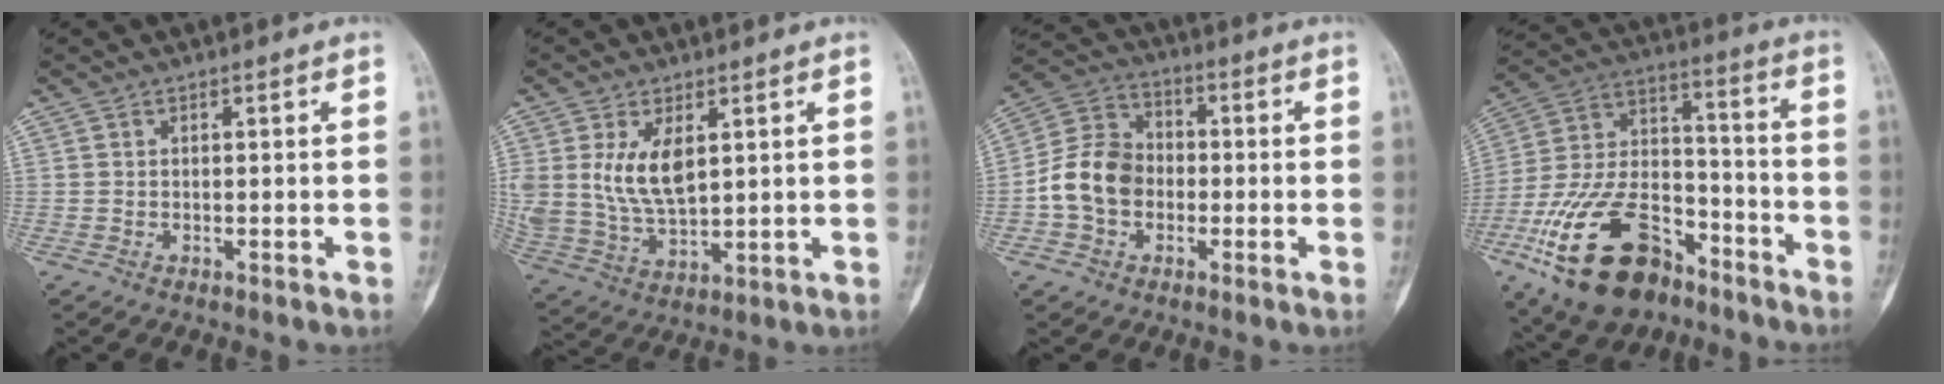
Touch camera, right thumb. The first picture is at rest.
{"total": 10.7, "force": [3.1, 5.7, 8.4], "torque": [-0.162, -0.015, 0.075]}
{"total": 10.7, "force": [-1.8, 8.5, 6.3], "torque": [-0.107, 0.036, -0.045]}
{"total": 23.9, "force": [-13.4, 12.8, 15.0], "torque": [-0.307, 0.065, -0.237]}